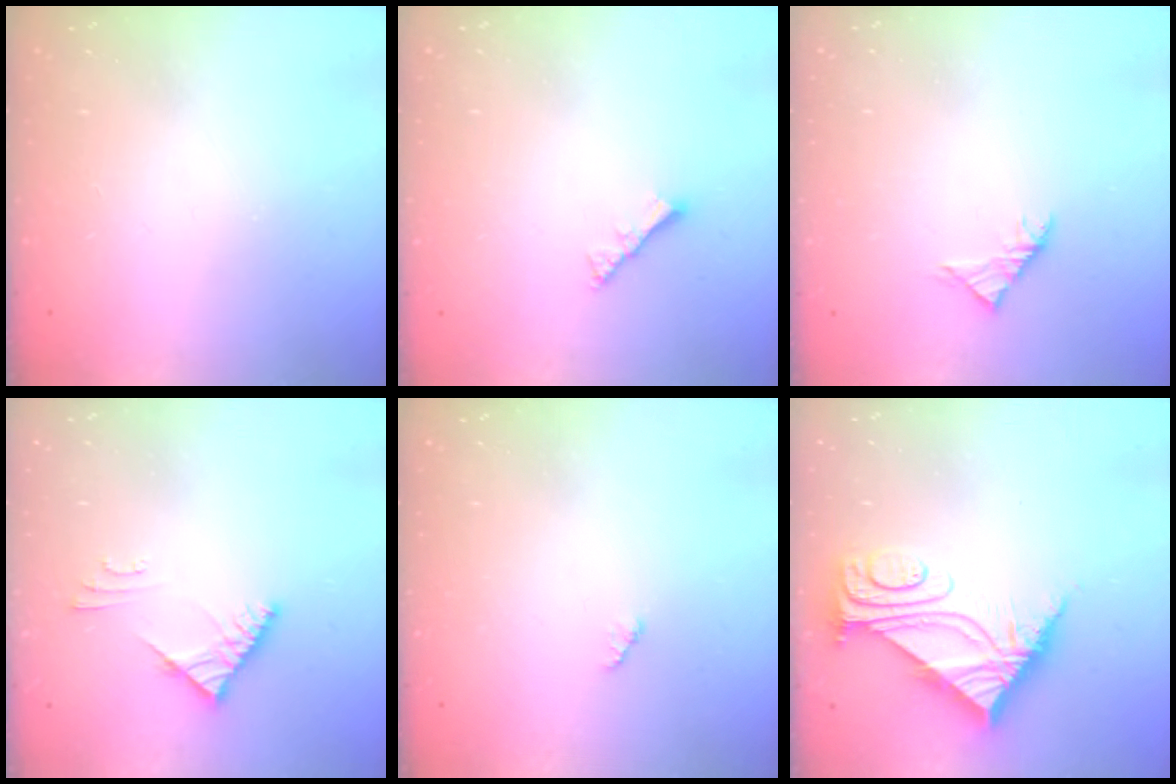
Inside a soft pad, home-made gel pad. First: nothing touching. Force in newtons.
{"total": 2.8, "press": 2.8, "slide": 0.6}
{"total": 2.9, "press": 2.8, "slide": 0.8}
{"total": 4.4, "press": 4.3, "slide": 0.8}
{"total": 1.3, "press": 1.3, "slide": 0.2}
{"total": 7.1, "press": 7.0, "slide": 0.7}